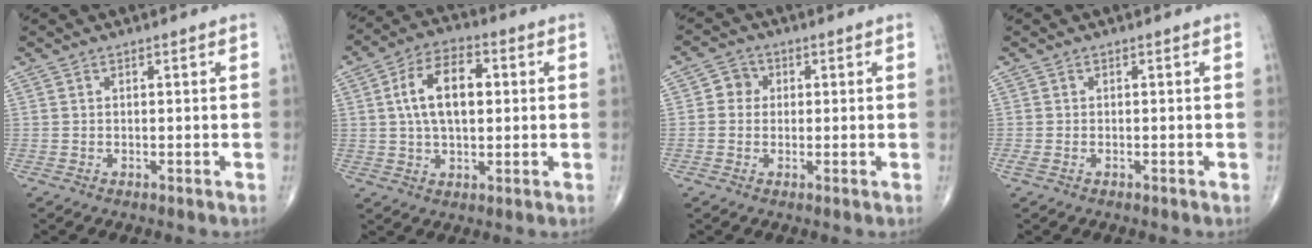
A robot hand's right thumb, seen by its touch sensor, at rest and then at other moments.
{"total": 11.6, "force": [1.8, 6.4, 9.5], "torque": [-0.161, 0.014, 0.027]}
{"total": 3.5, "force": [0.4, 3.2, 1.2], "torque": [0.004, 0.007, -0.002]}
{"total": 1.2, "force": [-0.4, 0.7, 0.9], "torque": [-0.028, 0.002, -0.007]}